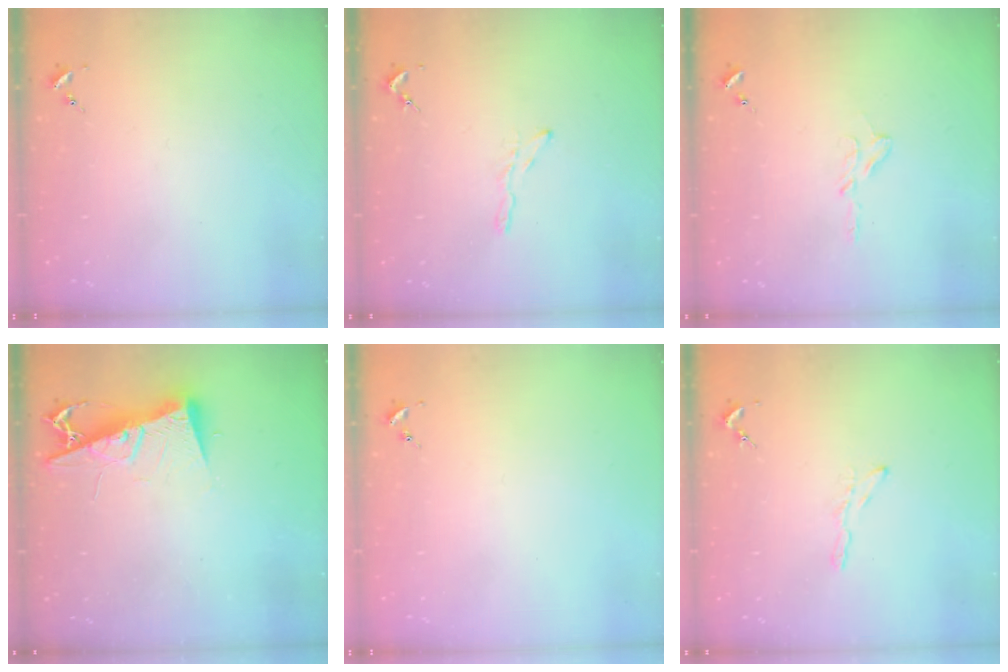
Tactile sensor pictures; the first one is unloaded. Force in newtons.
{"total": 3.2, "press": 3.2, "slide": 0.3}
{"total": 5.5, "press": 5.5, "slide": 0.5}
{"total": 11.3, "press": 11.2, "slide": 1.1}
{"total": 0.0}
{"total": 3.8, "press": 3.7, "slide": 0.4}